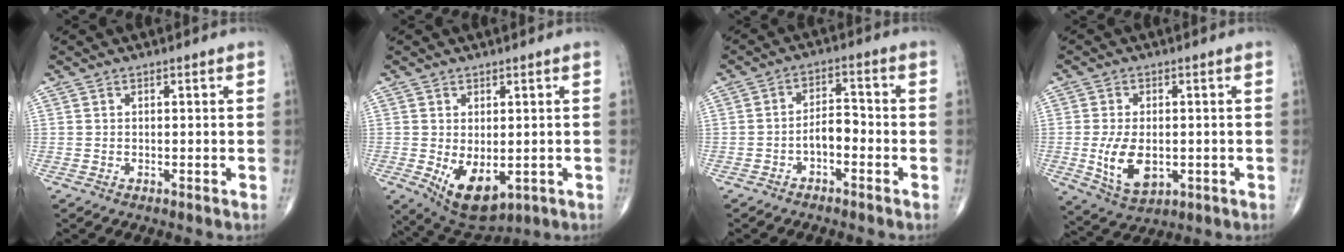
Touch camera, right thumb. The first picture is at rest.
{"total": 9.2, "force": [-1.8, 5.2, 7.4], "torque": [-0.108, -0.012, -0.005]}
{"total": 4.6, "force": [-2.0, 2.4, 3.4], "torque": [-0.047, 0.030, -0.038]}
{"total": 9.2, "force": [-1.3, 5.5, 7.3], "torque": [-0.128, -0.010, -0.011]}